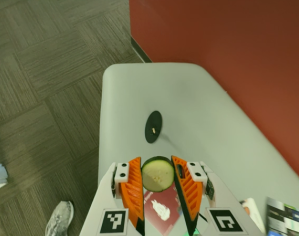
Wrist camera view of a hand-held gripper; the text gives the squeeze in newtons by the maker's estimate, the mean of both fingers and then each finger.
{"total": 11.7, "left": 13.6, "right": 9.9}